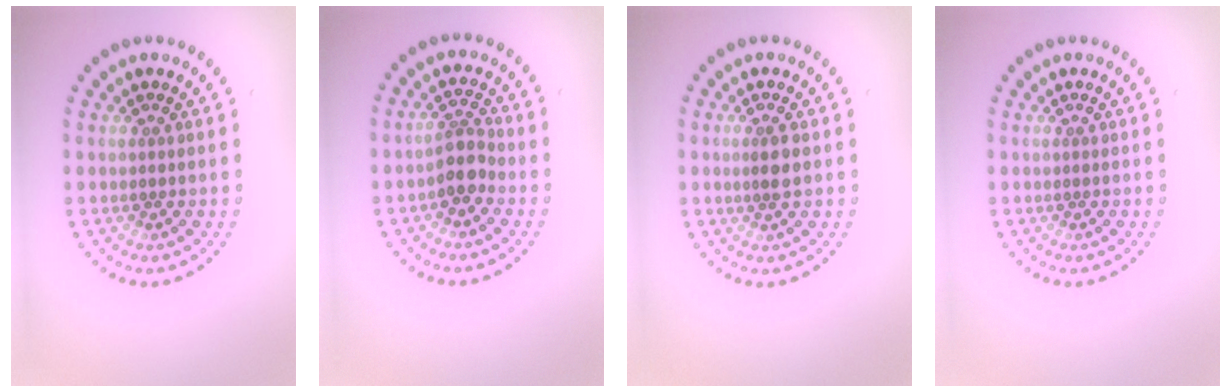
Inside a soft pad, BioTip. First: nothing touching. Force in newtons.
{"total": 2.4, "press": 2.0, "slide": 1.3}
{"total": 1.6, "press": 1.5, "slide": 0.7}
{"total": 0.0}